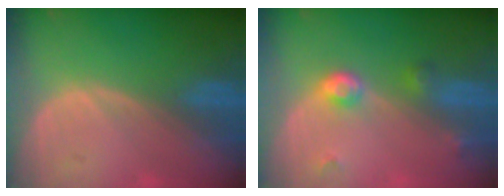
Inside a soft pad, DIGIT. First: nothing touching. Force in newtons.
{"total": 3.8, "press": 3.5, "slide": 1.5}